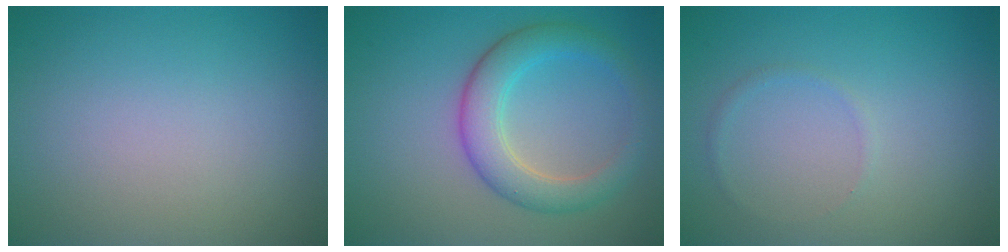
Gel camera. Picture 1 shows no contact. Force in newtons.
{"total": 4.5, "press": 4.5, "slide": 0.1}
{"total": 0.6, "press": 0.6, "slide": 0.1}